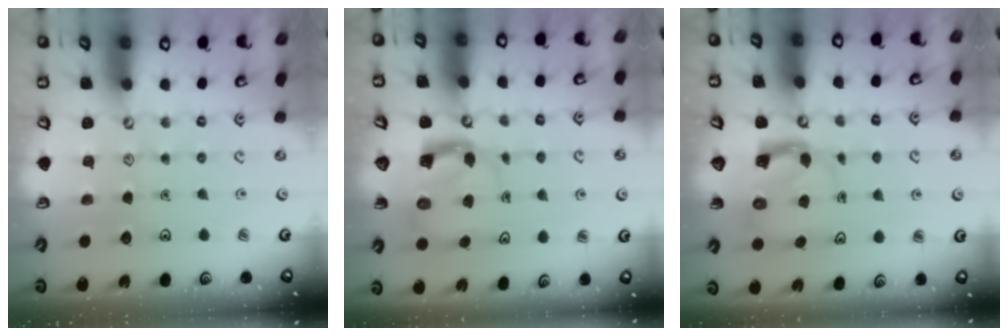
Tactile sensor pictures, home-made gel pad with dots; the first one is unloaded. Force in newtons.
{"total": 4.0, "press": 3.9, "slide": 0.6}
{"total": 3.9, "press": 3.8, "slide": 0.7}